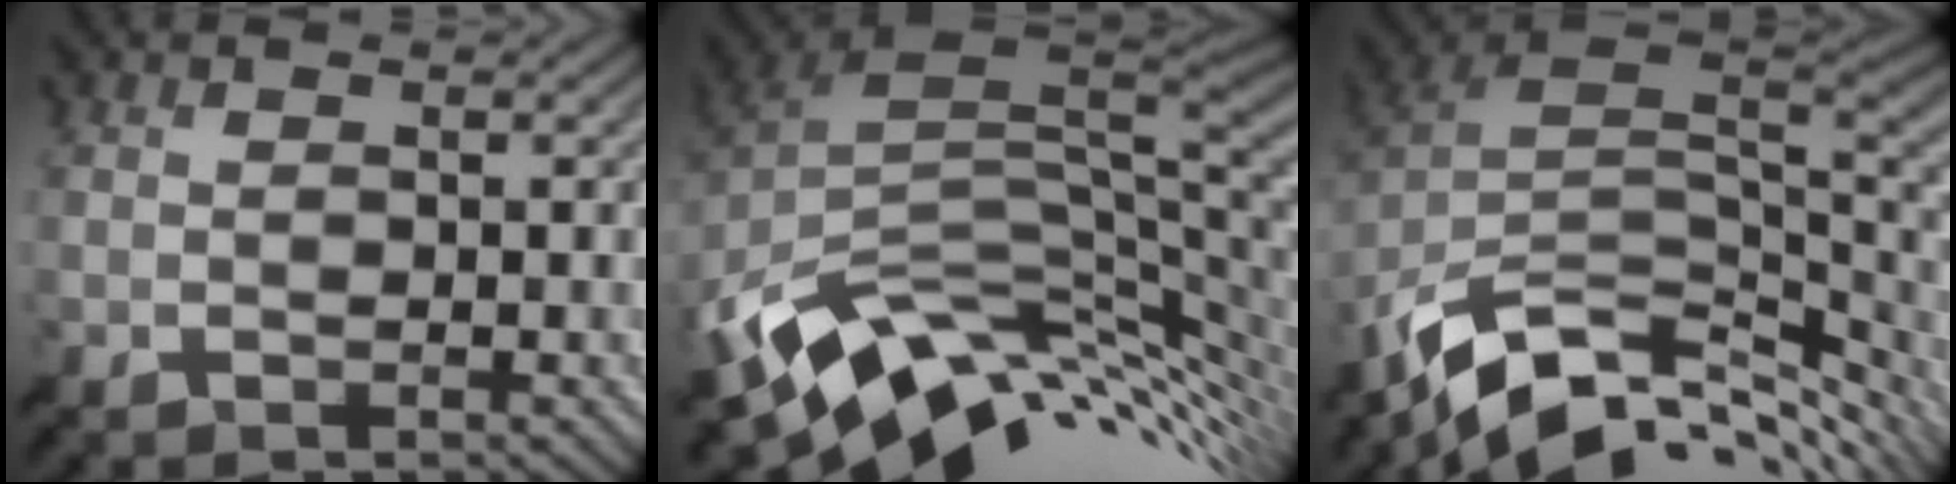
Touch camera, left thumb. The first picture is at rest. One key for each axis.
{"total": 14.5, "fx": -3.4, "fy": 8.9, "fz": 10.9, "tx": -0.238, "ty": -0.022, "tz": -0.049}
{"total": 12.8, "fx": -6.3, "fy": 7.1, "fz": 8.6, "tx": -0.203, "ty": -0.020, "tz": -0.106}